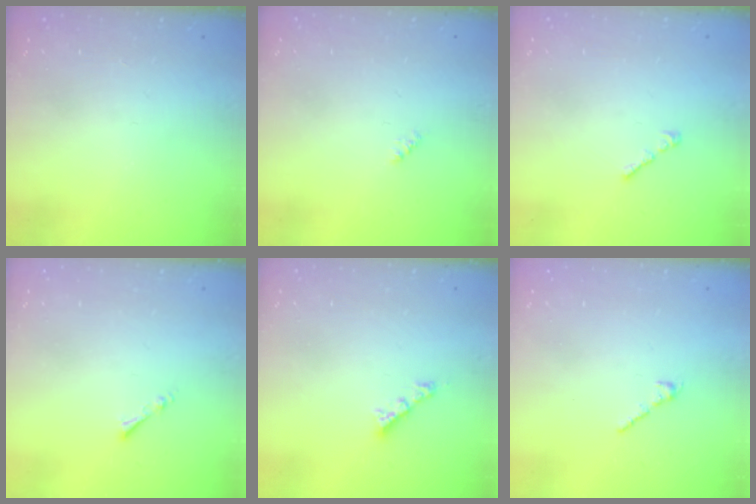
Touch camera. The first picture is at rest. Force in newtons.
{"total": 2.4, "press": 2.4, "slide": 0.5}
{"total": 1.1, "press": 0.9, "slide": 0.5}
{"total": 1.3, "press": 1.2, "slide": 0.3}
{"total": 2.4, "press": 2.4, "slide": 0.3}
{"total": 2.5, "press": 2.4, "slide": 0.7}